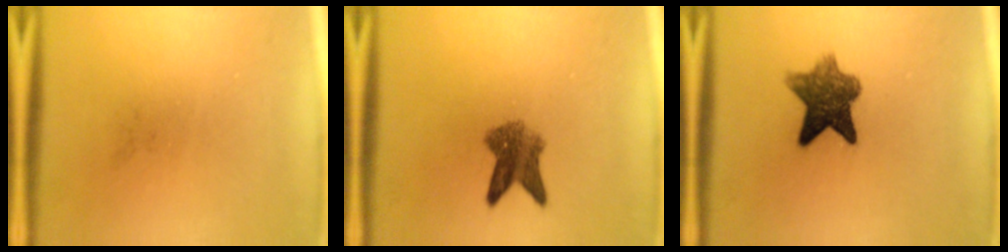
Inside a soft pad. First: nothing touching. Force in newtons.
{"total": 4.9}
{"total": 8.0}